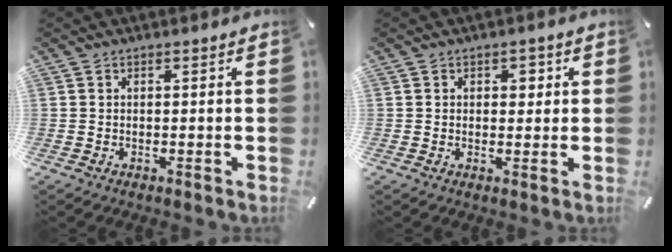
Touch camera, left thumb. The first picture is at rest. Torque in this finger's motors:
{"motor_torque": [0.31, -0.40, 0.13, 0.10, 0.01]}